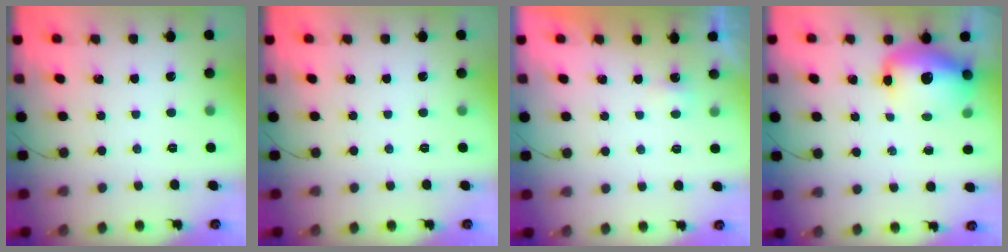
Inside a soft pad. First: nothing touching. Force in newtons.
{"total": 0.0}
{"total": 1.6, "press": 1.5, "slide": 0.6}
{"total": 13.8, "press": 13.2, "slide": 4.1}